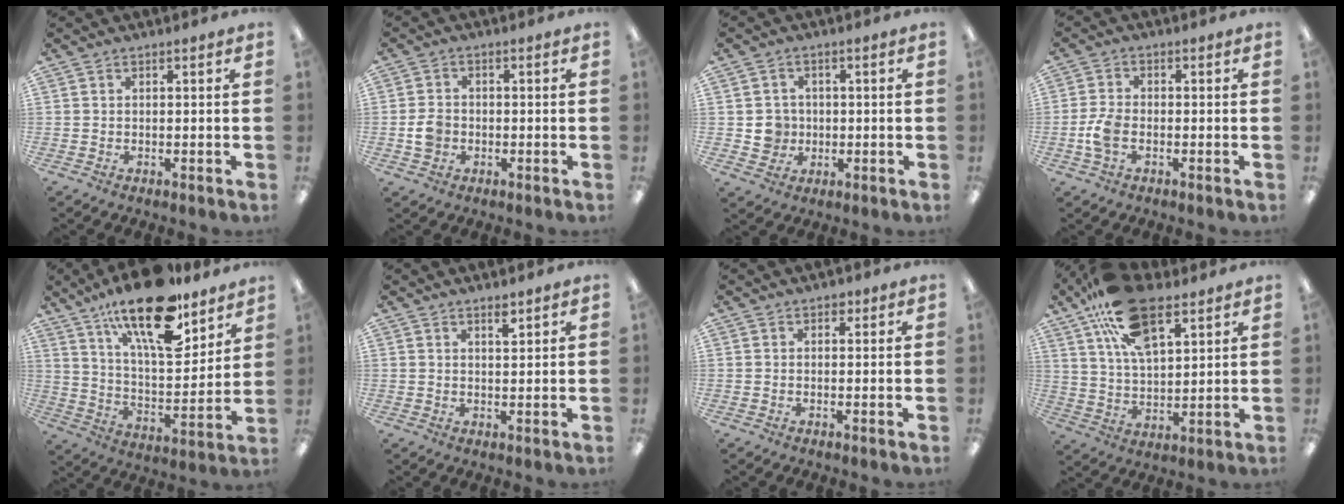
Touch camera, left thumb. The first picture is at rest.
{"total": 4.3, "force": [-0.9, 3.4, 2.4], "torque": [-0.046, 0.005, -0.017]}
{"total": 5.0, "force": [-0.2, 4.9, 1.0], "torque": [-0.013, 0.008, -0.004]}
{"total": 5.4, "force": [-1.4, 3.2, 4.1], "torque": [-0.086, 0.005, -0.026]}
{"total": 21.5, "force": [14.5, 7.8, 13.9], "torque": [-0.231, -0.082, 0.244]}
{"total": 2.4, "force": [1.9, 0.4, 1.4], "torque": [-0.023, -0.004, 0.033]}
{"total": 1.2, "force": [0.6, 0.9, 0.5], "torque": [-0.003, -0.001, 0.009]}
{"total": 19.1, "force": [11.1, 9.2, 12.6], "torque": [-0.223, -0.030, 0.195]}